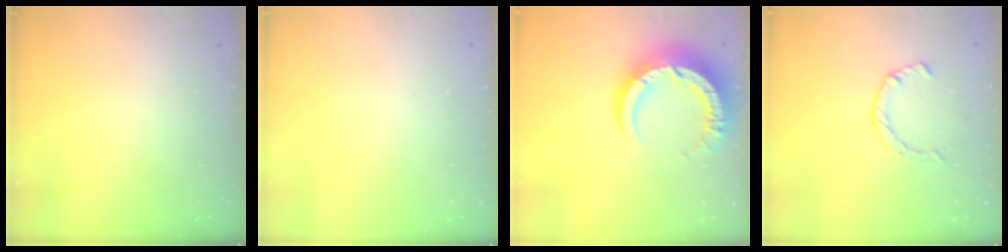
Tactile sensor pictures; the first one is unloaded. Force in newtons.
{"total": 0.0}
{"total": 13.7, "press": 13.6, "slide": 1.2}
{"total": 2.4, "press": 2.4, "slide": 0.2}